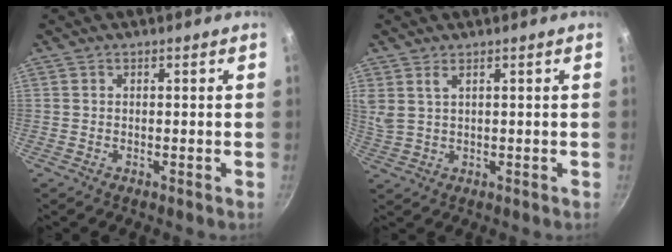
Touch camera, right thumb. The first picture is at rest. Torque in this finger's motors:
{"motor_torque": [-0.94, 0.43, 0.58, 0.43, -0.01]}